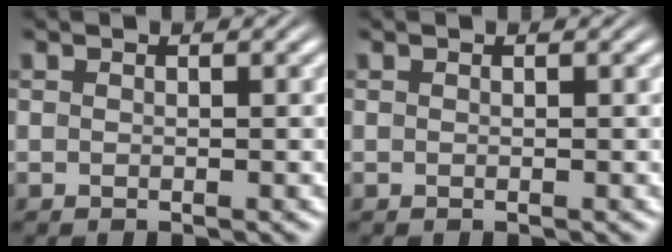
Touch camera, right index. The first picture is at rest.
{"total": 0.0}